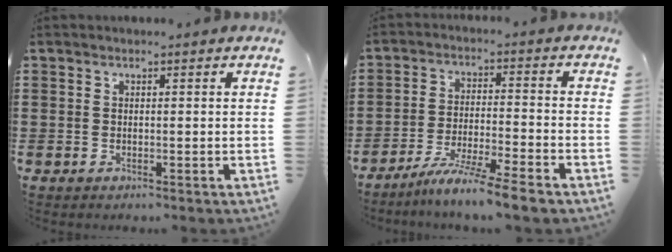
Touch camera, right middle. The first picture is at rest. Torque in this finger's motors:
{"motor_torque": [2.14, 0.00, 0.31, 0.16]}